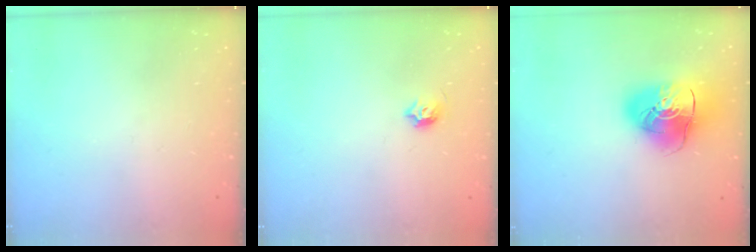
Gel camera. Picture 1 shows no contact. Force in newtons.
{"total": 4.7, "press": 4.6, "slide": 1.2}
{"total": 15.4, "press": 15.2, "slide": 2.3}